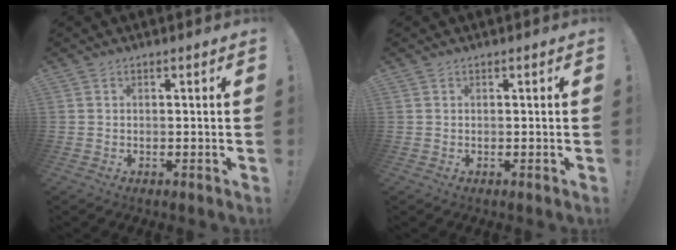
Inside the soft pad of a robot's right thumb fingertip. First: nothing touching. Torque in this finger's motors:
{"motor_torque": [0.14, 0.03, 0.19, -0.05, -0.02]}